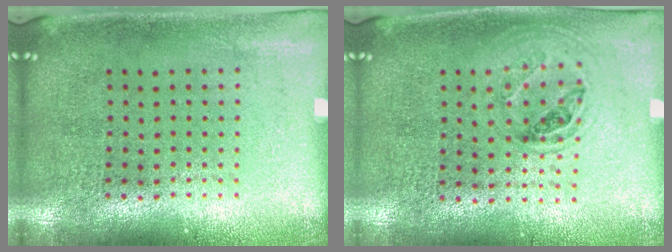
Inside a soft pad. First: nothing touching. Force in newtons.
{"total": 1.0, "press": 0.9, "slide": 0.3}